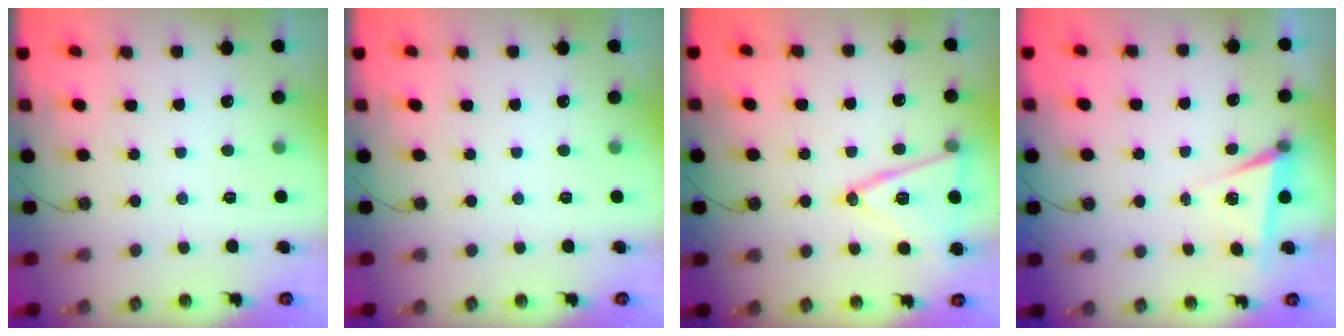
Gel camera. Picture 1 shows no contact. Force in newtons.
{"total": 0.0}
{"total": 15.0, "press": 14.6, "slide": 3.4}
{"total": 4.5, "press": 4.0, "slide": 2.1}